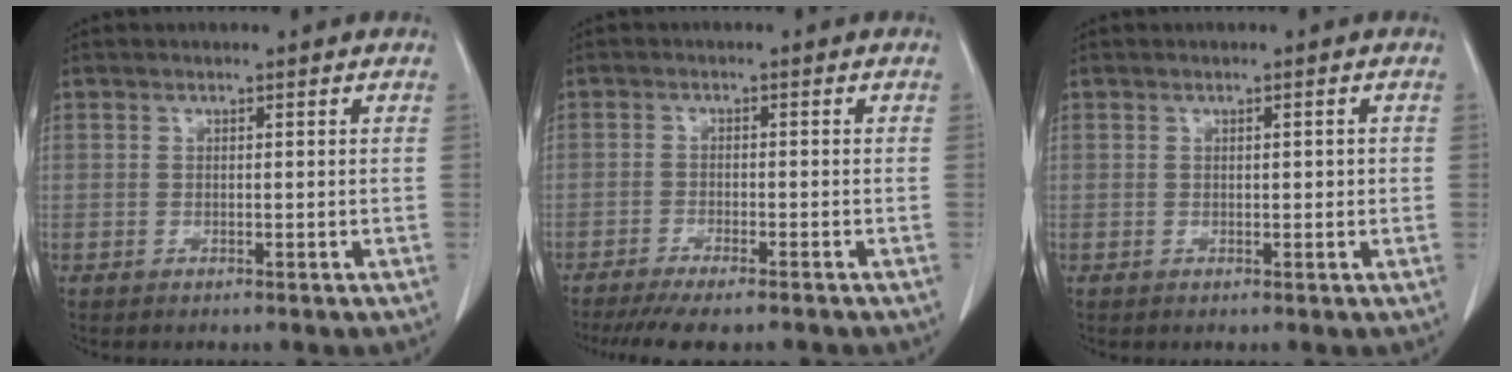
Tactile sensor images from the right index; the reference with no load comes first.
{"total": 9.4, "force": [-7.9, 1.1, 4.9], "torque": [-0.066, -0.014, -0.118]}
{"total": 1.8, "force": [0.2, 0.8, 1.6], "torque": [-0.019, 0.001, 0.002]}